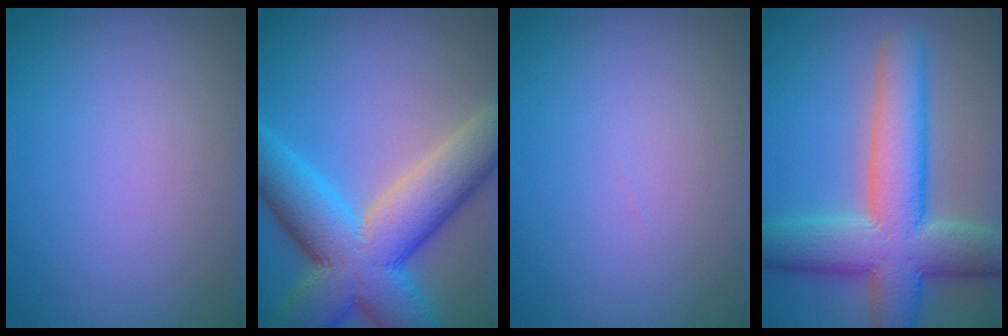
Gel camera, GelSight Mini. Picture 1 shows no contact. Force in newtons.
{"total": 12.5, "press": 12.5, "slide": 0.6}
{"total": 0.0}
{"total": 10.0, "press": 10.0, "slide": 0.6}